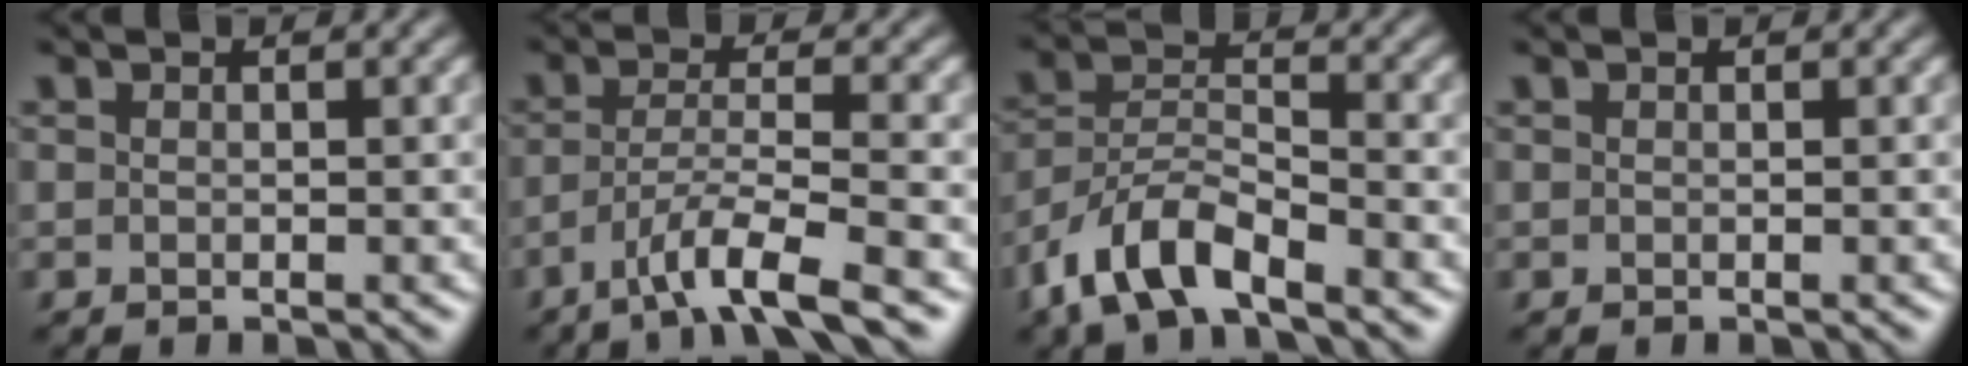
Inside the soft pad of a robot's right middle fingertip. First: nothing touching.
{"total": 5.6, "force": [-3.6, 0.8, 4.2], "torque": [-0.074, 0.002, -0.070]}
{"total": 6.7, "force": [-4.7, 2.4, 4.1], "torque": [-0.077, 0.001, -0.098]}
{"total": 0.0}